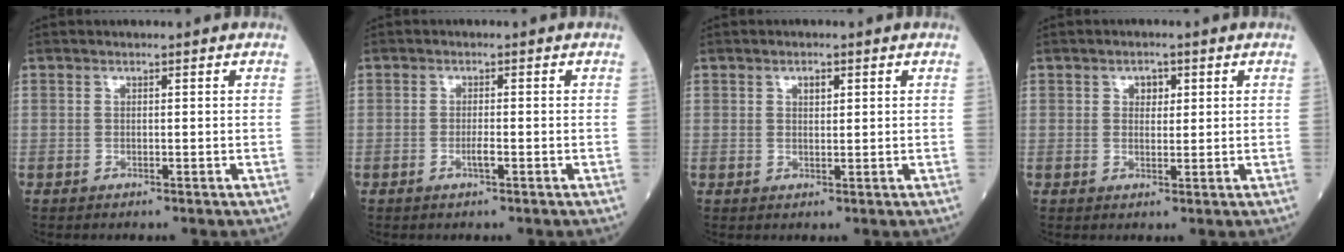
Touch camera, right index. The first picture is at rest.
{"total": 1.4, "force": [-0.5, 0.0, 1.3], "torque": [-0.022, 0.000, -0.011]}
{"total": 1.7, "force": [0.8, 0.7, 1.3], "torque": [-0.021, -0.001, 0.012]}
{"total": 2.3, "force": [0.9, 1.5, 1.5], "torque": [-0.019, 0.003, 0.013]}